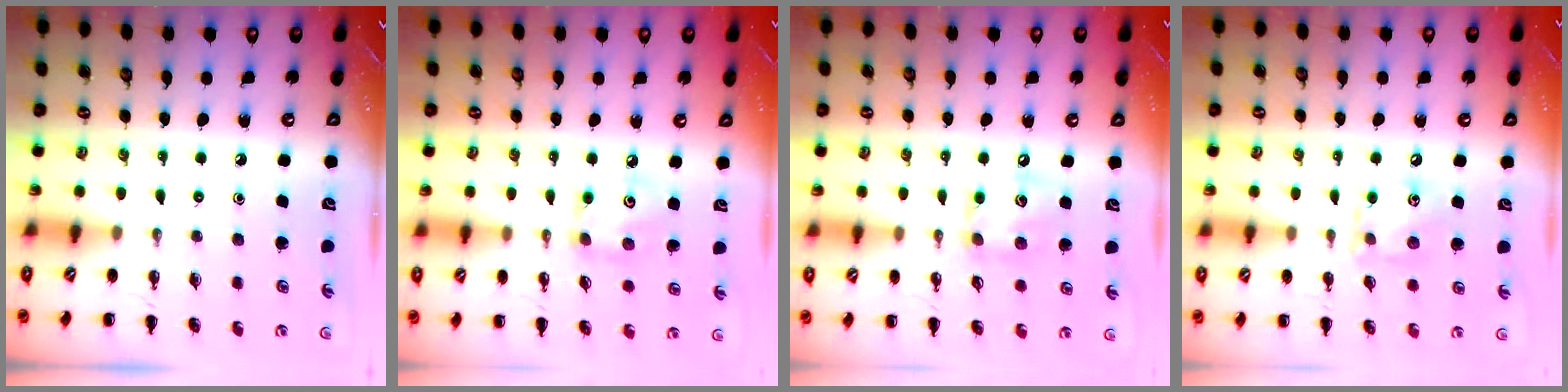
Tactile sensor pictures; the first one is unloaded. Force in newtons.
{"total": 5.2, "press": 5.2, "slide": 0.5}
{"total": 9.0, "press": 9.0, "slide": 1.0}
{"total": 8.6, "press": 8.6, "slide": 0.8}